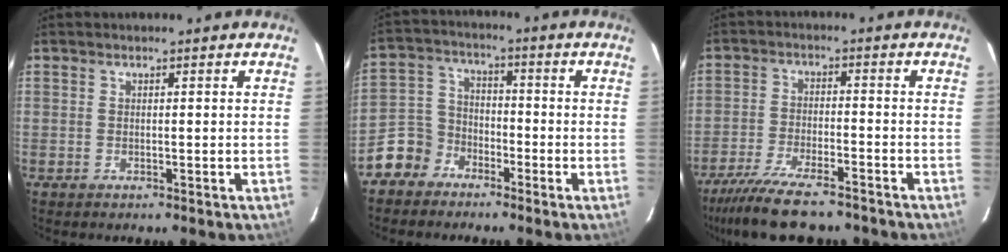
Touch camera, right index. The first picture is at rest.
{"total": 7.2, "force": [-4.9, 5.3, 0.6], "torque": [-0.025, 0.031, -0.103]}
{"total": 13.5, "force": [-11.2, 3.3, 6.7], "torque": [-0.153, -0.024, -0.191]}